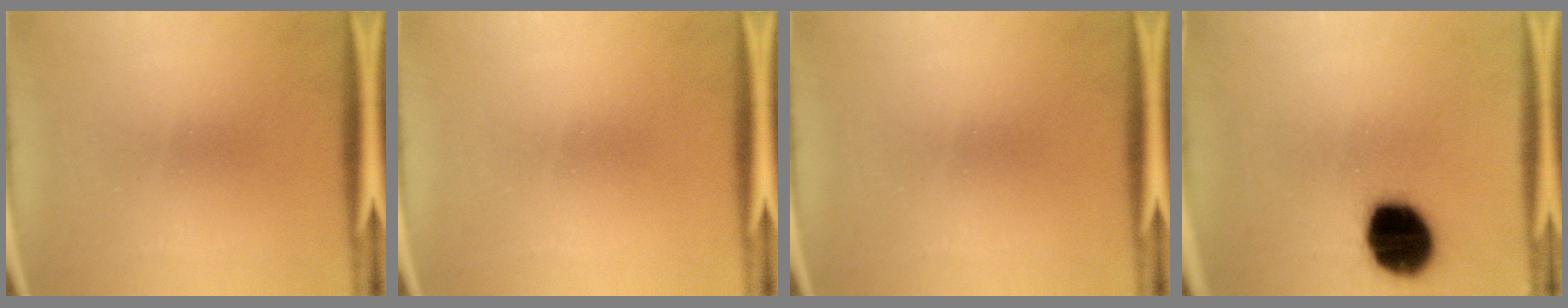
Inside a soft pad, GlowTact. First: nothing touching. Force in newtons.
{"total": 0.0}
{"total": 0.0}
{"total": 18.2}